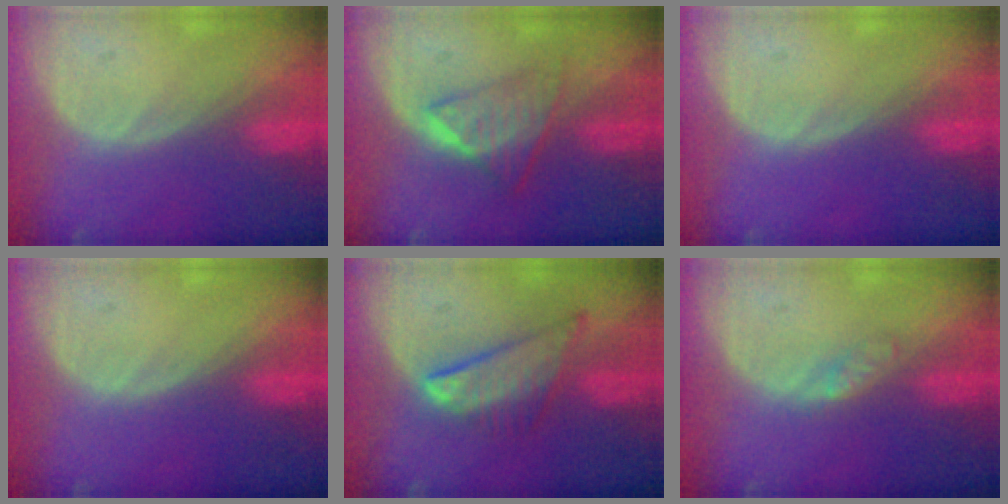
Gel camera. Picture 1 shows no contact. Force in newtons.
{"total": 6.3, "press": 5.4, "slide": 3.1}
{"total": 0.0}
{"total": 0.0}
{"total": 8.1, "press": 6.8, "slide": 4.3}
{"total": 2.0, "press": 2.0, "slide": 0.1}